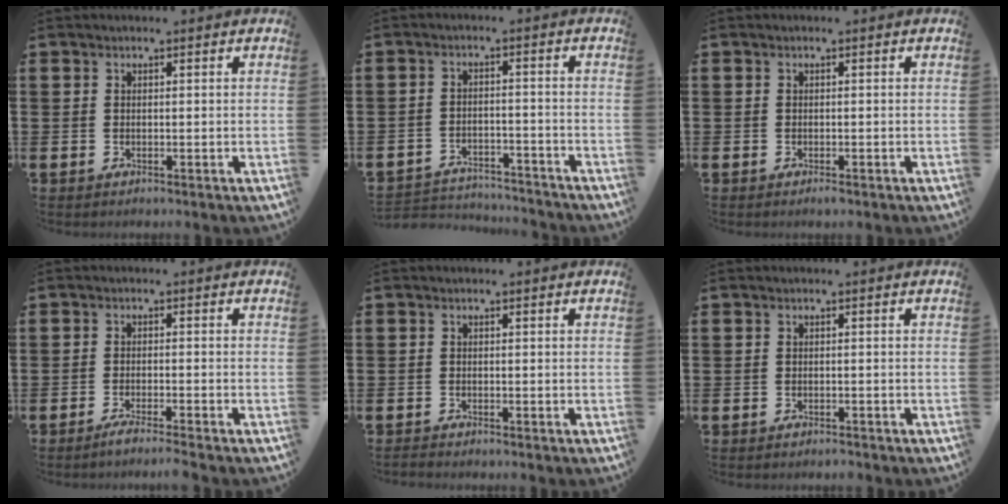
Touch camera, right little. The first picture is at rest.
{"total": 3.2, "force": [-3.2, 0.5, 0.0], "torque": [-0.007, 0.005, -0.069]}
{"total": 0.5, "force": [-0.2, 0.1, 0.5], "torque": [-0.010, -0.002, -0.004]}
{"total": 2.0, "force": [-1.6, -0.2, 1.2], "torque": [-0.018, 0.001, -0.030]}
{"total": 0.5, "force": [-0.5, 0.0, 0.0], "torque": [0.000, -0.002, -0.011]}
{"total": 0.6, "force": [-0.6, 0.1, 0.1], "torque": [-0.004, -0.003, -0.012]}